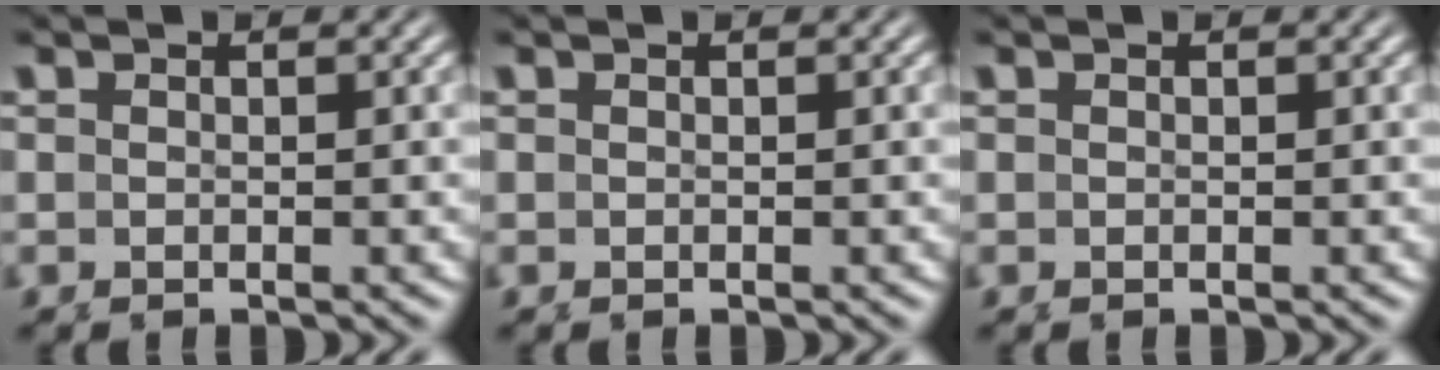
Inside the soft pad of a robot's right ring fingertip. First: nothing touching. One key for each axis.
{"total": 0.0}
{"total": 0.0}